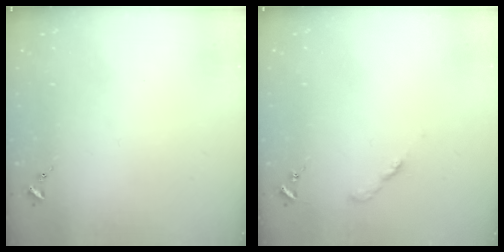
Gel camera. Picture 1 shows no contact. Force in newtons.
{"total": 2.6, "press": 2.6, "slide": 0.3}